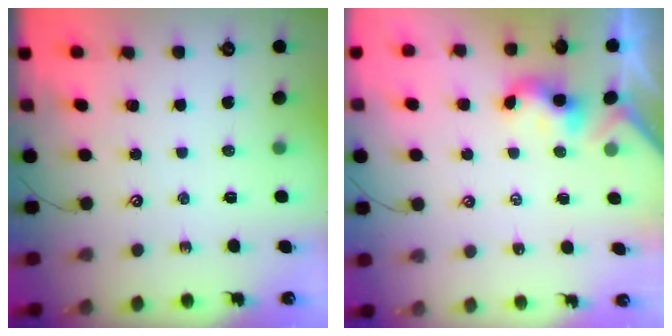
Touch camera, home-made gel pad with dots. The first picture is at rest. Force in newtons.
{"total": 2.4, "press": 2.4, "slide": 0.2}